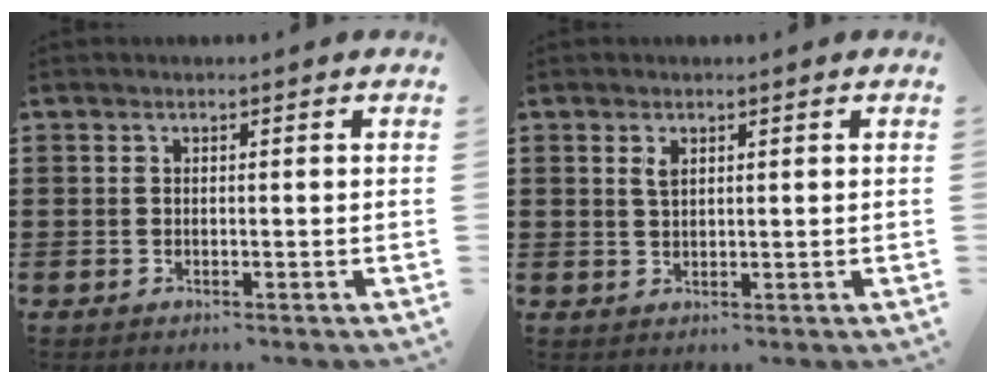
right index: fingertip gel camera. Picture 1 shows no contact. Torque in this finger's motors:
{"motor_torque": [0.02, 0.02, 0.01, 0.03]}